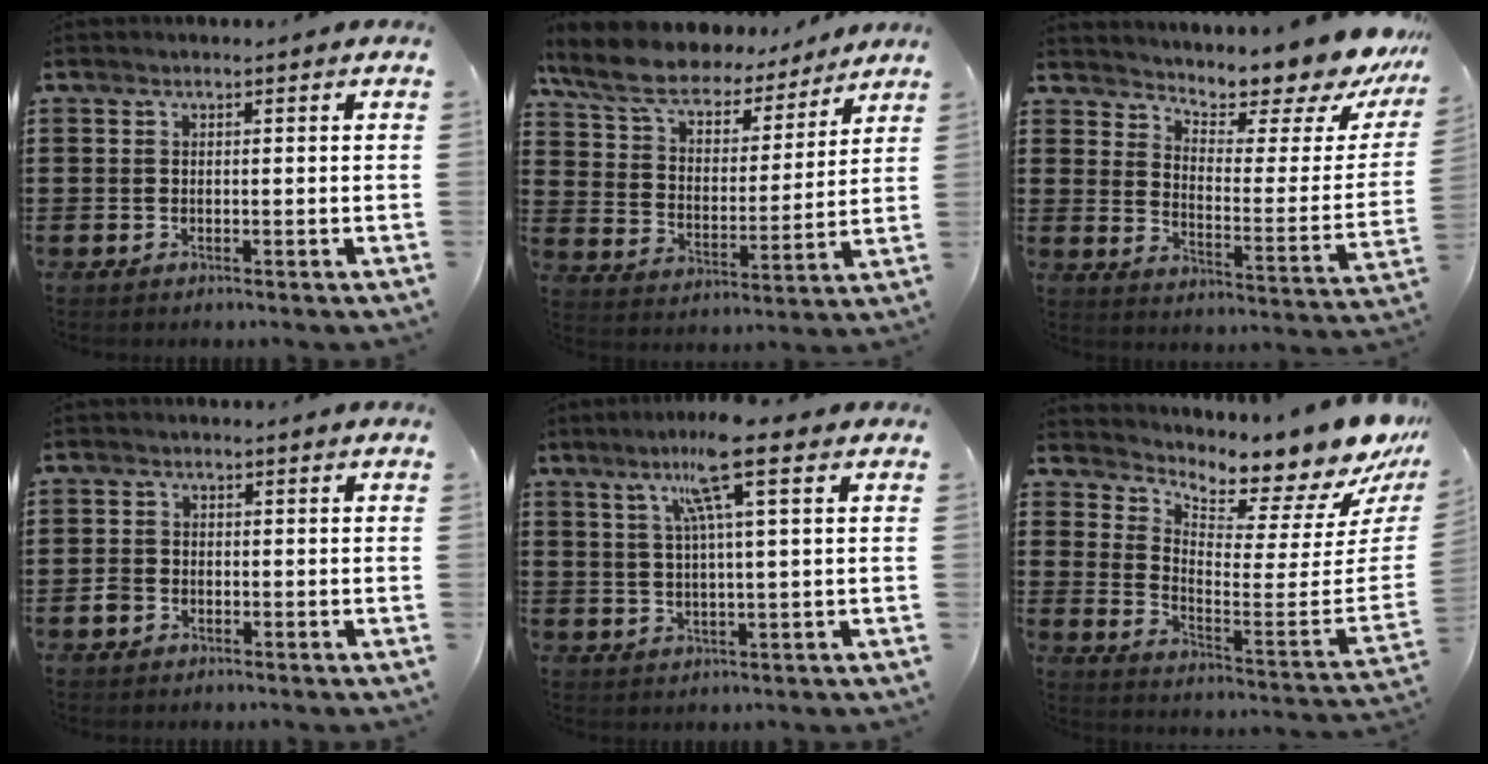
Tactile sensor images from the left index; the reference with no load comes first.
{"total": 9.0, "force": [7.8, 2.6, 3.5], "torque": [-0.102, -0.040, 0.138]}
{"total": 7.8, "force": [7.4, 0.6, 2.2], "torque": [-0.047, -0.075, 0.120]}
{"total": 1.7, "force": [-1.0, 1.3, 0.6], "torque": [-0.014, 0.003, -0.020]}
{"total": 8.4, "force": [4.2, 0.1, 7.3], "torque": [-0.150, 0.008, 0.068]}
{"total": 5.3, "force": [4.9, 0.9, 1.6], "torque": [-0.036, -0.077, 0.078]}